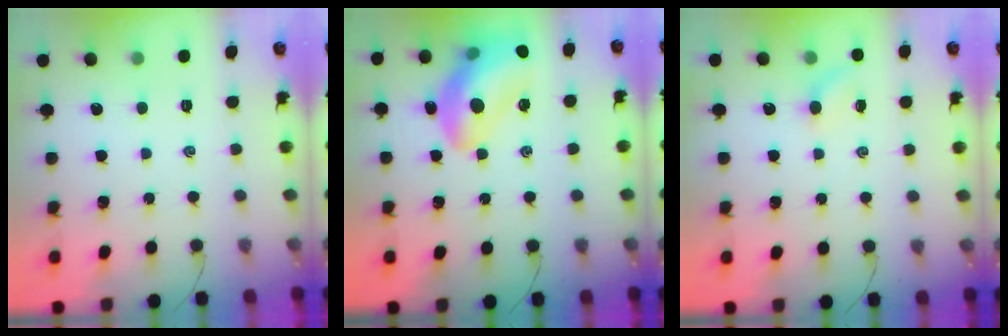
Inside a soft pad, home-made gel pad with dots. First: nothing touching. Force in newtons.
{"total": 19.5, "press": 19.2, "slide": 3.5}
{"total": 3.6, "press": 3.4, "slide": 1.3}